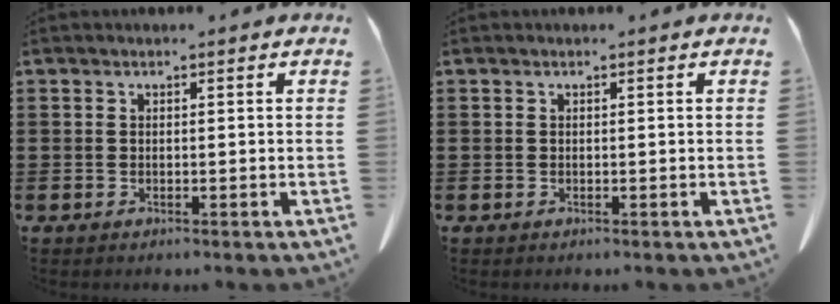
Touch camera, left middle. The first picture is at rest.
{"total": 0.0}